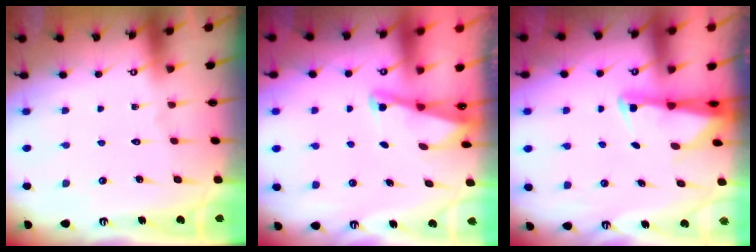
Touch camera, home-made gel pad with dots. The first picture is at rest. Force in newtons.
{"total": 2.0, "press": 2.0, "slide": 0.3}
{"total": 2.5, "press": 2.4, "slide": 0.5}